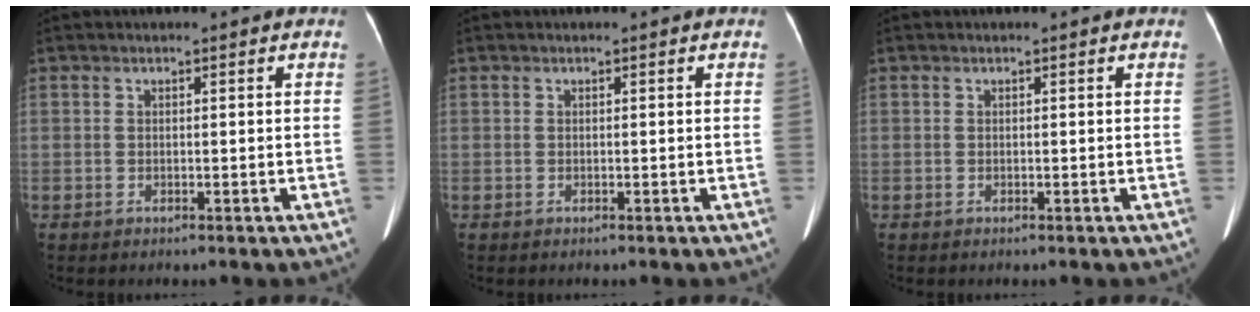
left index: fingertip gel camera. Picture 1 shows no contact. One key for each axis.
{"total": 0.0}
{"total": 0.0}